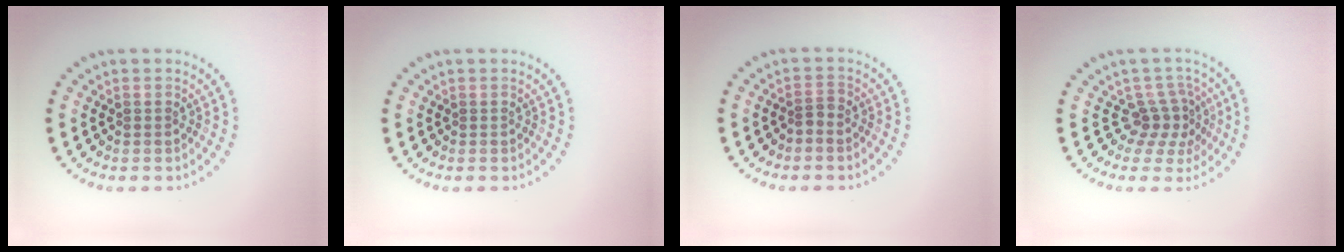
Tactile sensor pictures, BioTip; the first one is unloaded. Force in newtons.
{"total": 0.0}
{"total": 0.9, "press": 0.6, "slide": 0.7}
{"total": 2.8, "press": 2.0, "slide": 1.9}